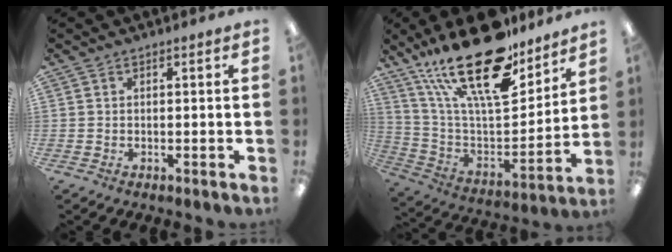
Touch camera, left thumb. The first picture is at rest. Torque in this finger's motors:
{"motor_torque": [2.12, 0.54, 2.10, -0.67, 0.66]}